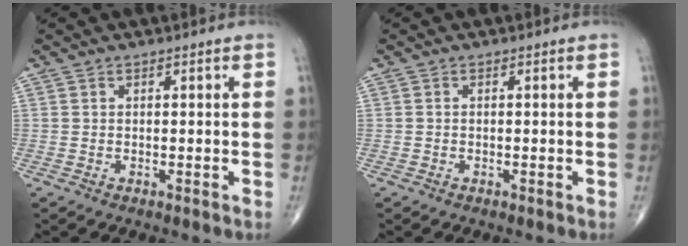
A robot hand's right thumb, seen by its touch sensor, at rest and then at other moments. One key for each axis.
{"total": 0.0}